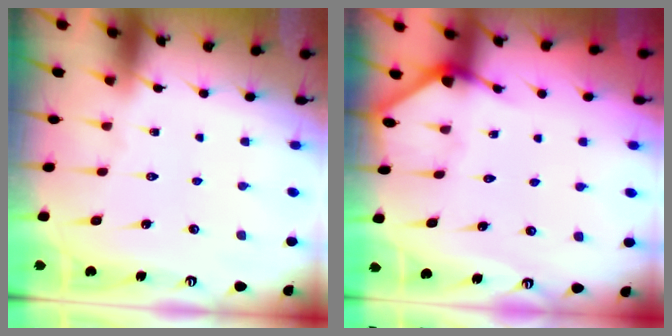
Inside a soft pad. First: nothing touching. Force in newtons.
{"total": 2.7, "press": 2.7, "slide": 0.1}